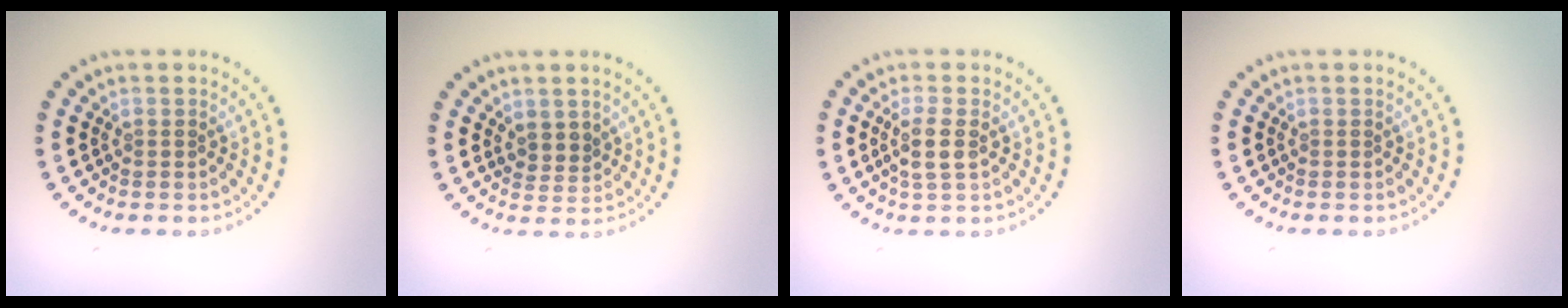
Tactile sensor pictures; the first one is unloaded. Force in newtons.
{"total": 1.9, "press": 1.4, "slide": 1.2}
{"total": 2.3, "press": 2.1, "slide": 1.1}
{"total": 0.0}